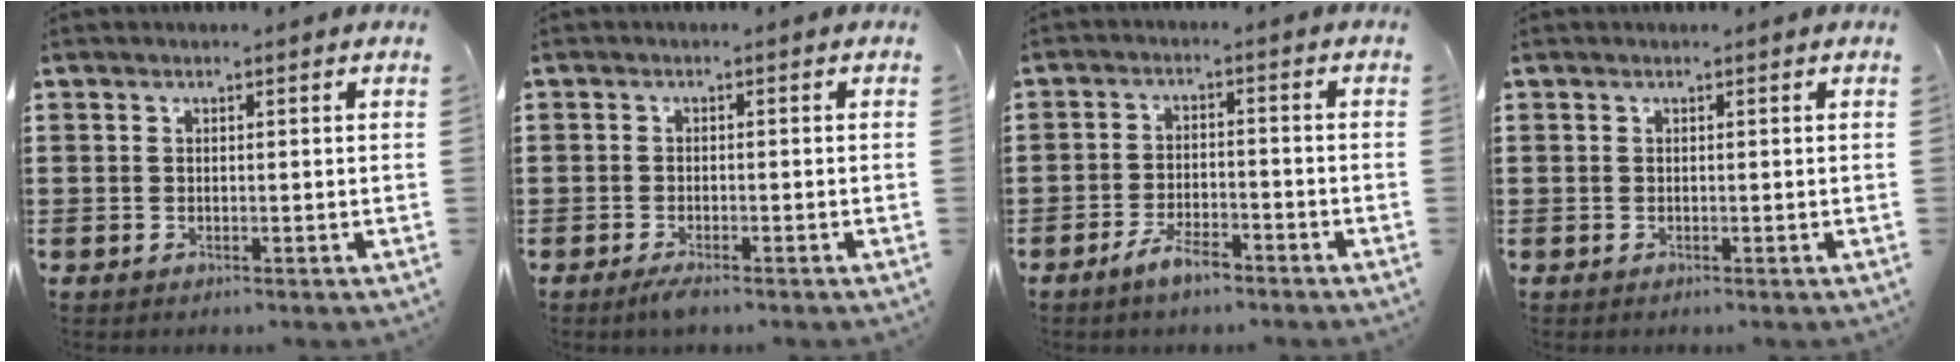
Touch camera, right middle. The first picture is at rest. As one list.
[{"total": 1.5, "force": [-1.1, 0.2, 1.0], "torque": [-0.026, -0.007, -0.022]}, {"total": 4.4, "force": [-3.4, 1.3, 2.5], "torque": [-0.053, 0.005, -0.068]}, {"total": 0.0}]